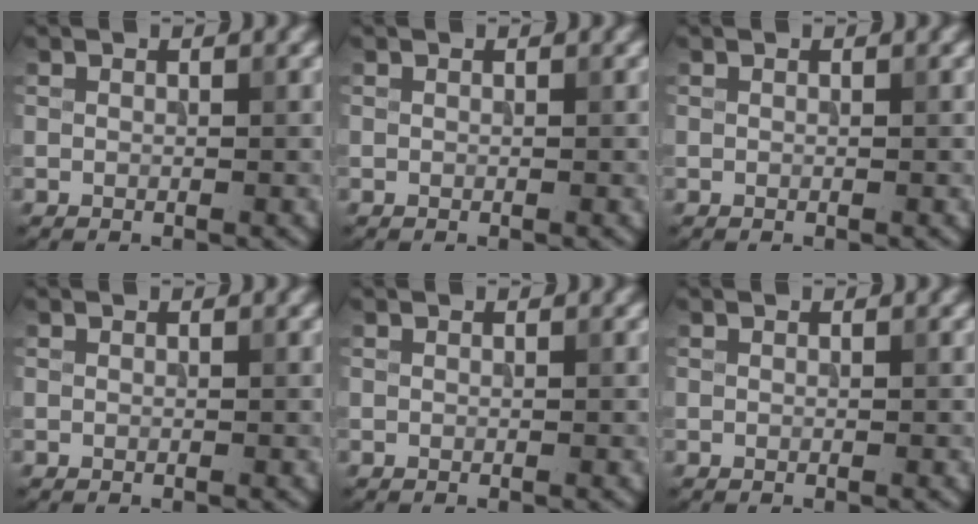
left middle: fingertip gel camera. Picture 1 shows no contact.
{"total": 0.0}
{"total": 0.0}
{"total": 0.0}
{"total": 0.0}
{"total": 0.0}